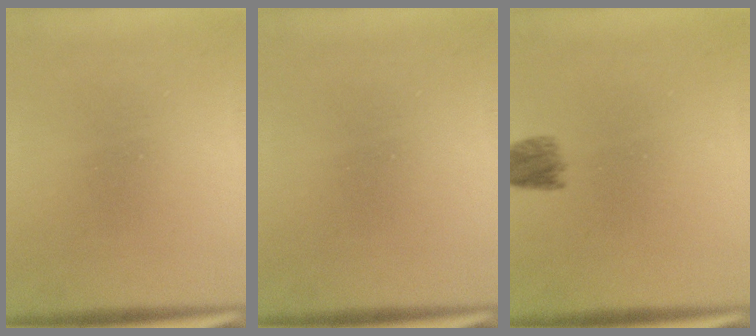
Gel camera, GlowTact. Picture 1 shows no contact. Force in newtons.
{"total": 0.0}
{"total": 4.1}